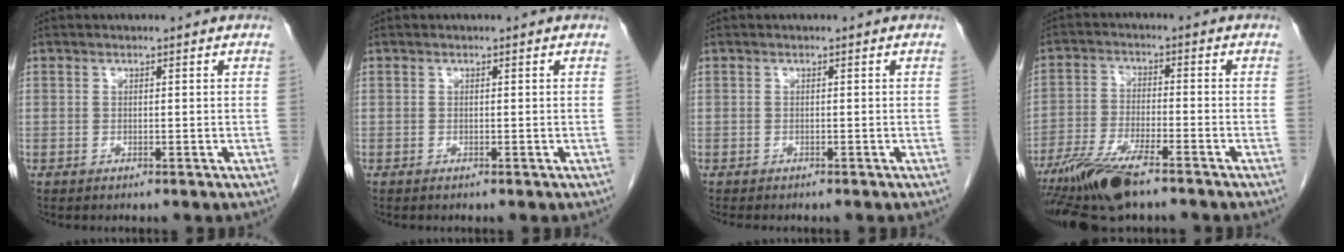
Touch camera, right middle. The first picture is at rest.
{"total": 0.0}
{"total": 2.4, "force": [-2.1, 0.6, 1.1], "torque": [-0.018, -0.006, -0.023]}
{"total": 11.1, "force": [-7.9, 1.7, 7.6], "torque": [-0.147, -0.026, -0.143]}